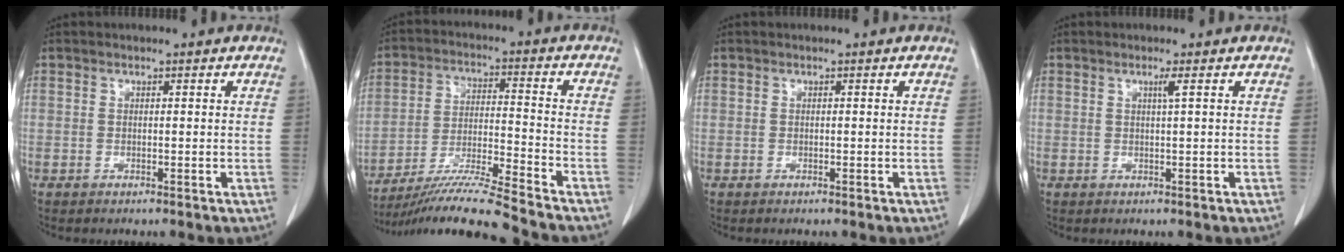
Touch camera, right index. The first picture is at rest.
{"total": 13.5, "force": [-12.1, -2.2, 5.6], "torque": [-0.091, -0.014, -0.211]}
{"total": 0.0}
{"total": 1.1, "force": [0.5, -0.4, 1.0], "torque": [-0.023, -0.003, 0.011]}